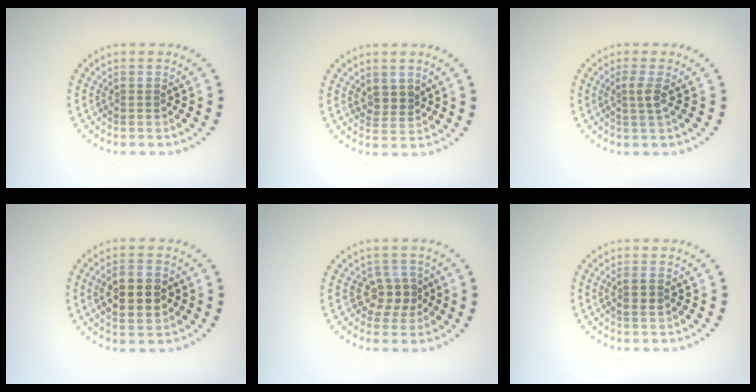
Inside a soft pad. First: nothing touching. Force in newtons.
{"total": 1.9, "press": 1.4, "slide": 1.2}
{"total": 1.5, "press": 1.0, "slide": 1.1}
{"total": 4.9, "press": 4.8, "slide": 0.2}
{"total": 2.7, "press": 2.5, "slide": 1.0}
{"total": 1.4, "press": 1.3, "slide": 0.4}